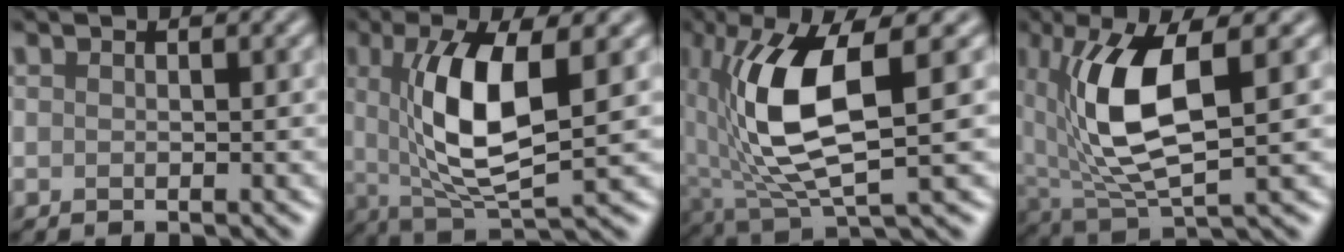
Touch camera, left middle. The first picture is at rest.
{"total": 8.7, "force": [1.2, 2.7, 8.1], "torque": [-0.151, -0.009, 0.026]}
{"total": 9.7, "force": [1.2, 3.3, 9.0], "torque": [-0.190, -0.004, 0.029]}
{"total": 9.1, "force": [1.9, 3.2, 8.3], "torque": [-0.175, -0.004, 0.039]}